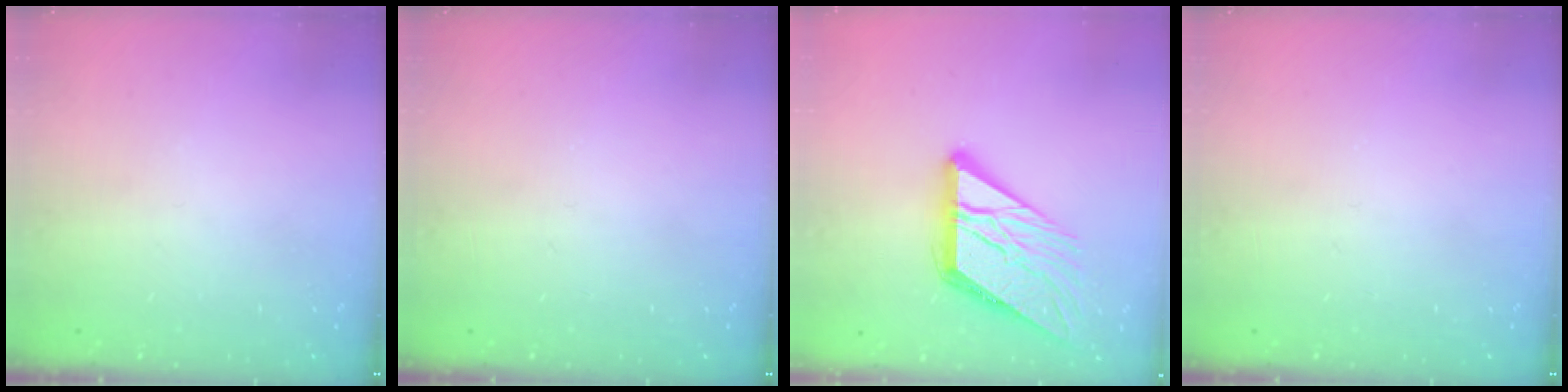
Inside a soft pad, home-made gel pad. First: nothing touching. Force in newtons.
{"total": 0.0}
{"total": 16.2, "press": 16.1, "slide": 1.8}
{"total": 0.0}